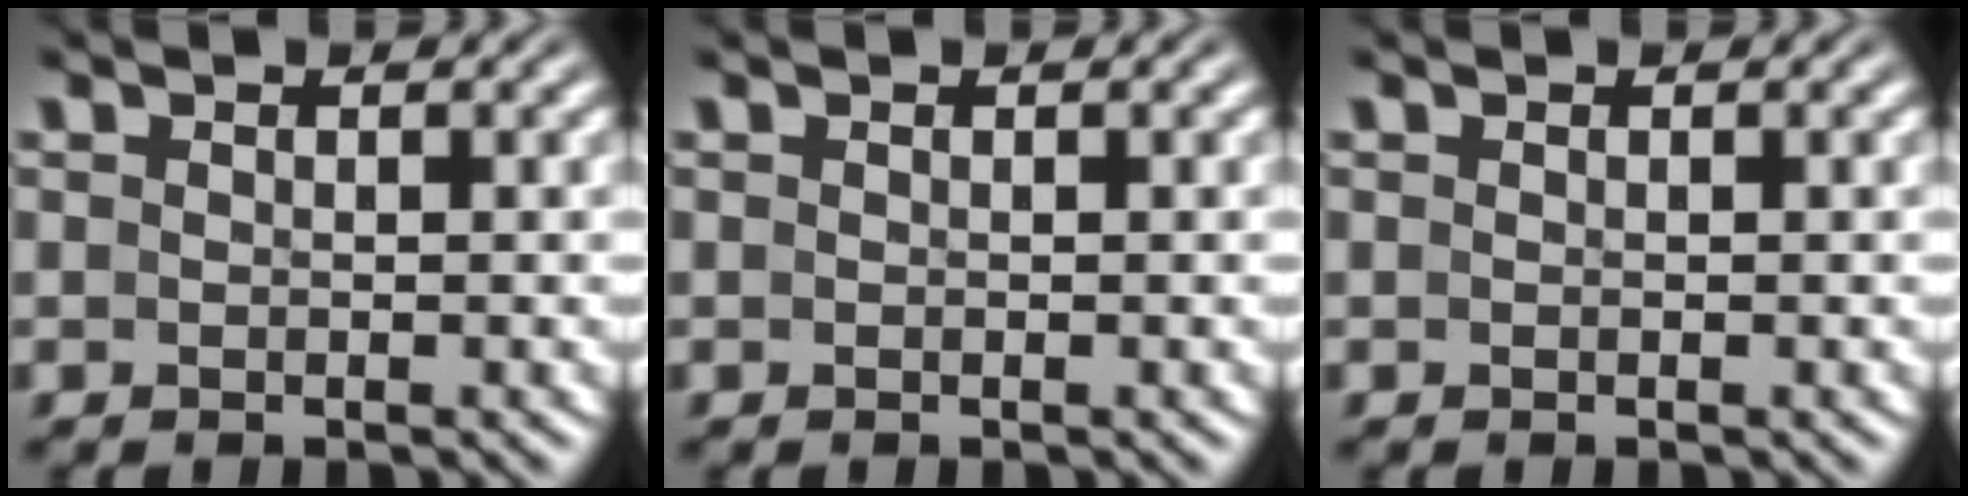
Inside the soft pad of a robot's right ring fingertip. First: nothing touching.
{"total": 0.0}
{"total": 0.0}